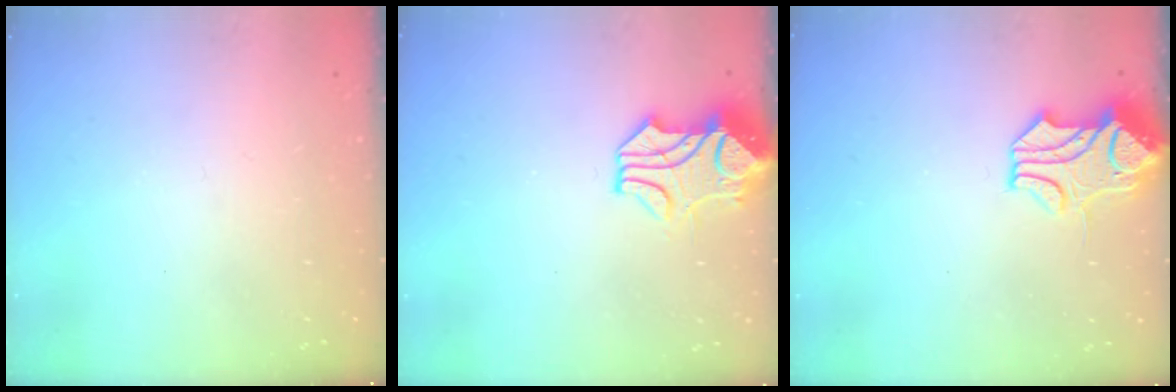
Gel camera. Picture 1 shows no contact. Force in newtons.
{"total": 2.0, "press": 1.8, "slide": 1.0}
{"total": 1.6, "press": 1.1, "slide": 1.2}